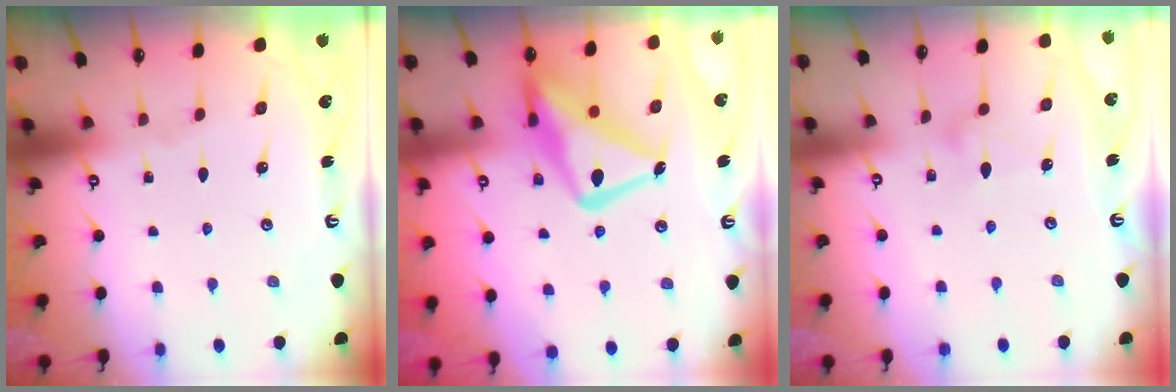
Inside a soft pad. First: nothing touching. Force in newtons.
{"total": 17.4, "press": 17.4, "slide": 1.8}
{"total": 7.4, "press": 7.4, "slide": 0.4}